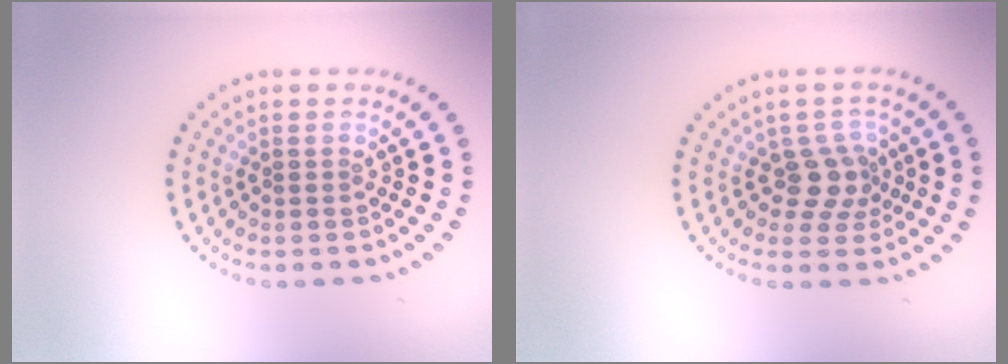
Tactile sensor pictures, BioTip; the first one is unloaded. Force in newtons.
{"total": 2.7, "press": 2.1, "slide": 1.8}